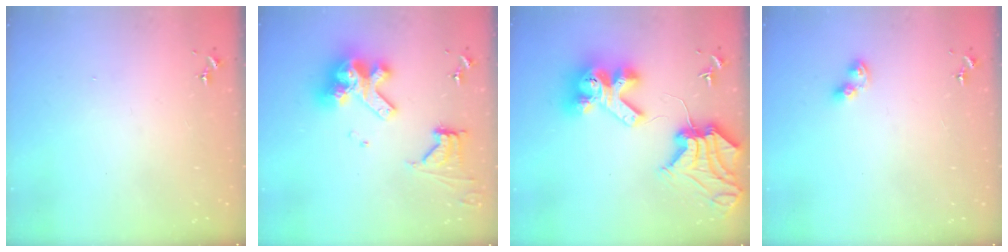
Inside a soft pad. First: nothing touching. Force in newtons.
{"total": 17.2, "press": 17.2, "slide": 1.5}
{"total": 17.7, "press": 17.6, "slide": 2.3}
{"total": 5.2, "press": 5.1, "slide": 0.5}